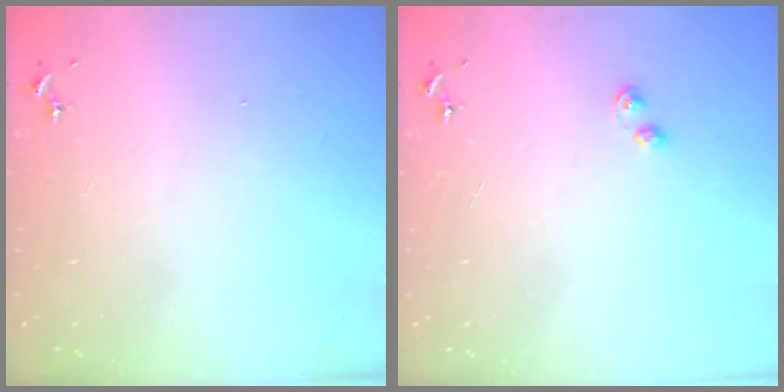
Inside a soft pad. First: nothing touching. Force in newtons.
{"total": 3.0, "press": 2.9, "slide": 0.6}